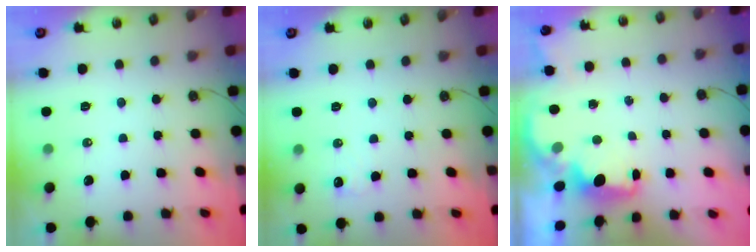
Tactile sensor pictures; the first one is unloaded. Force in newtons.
{"total": 6.6, "press": 6.5, "slide": 1.4}
{"total": 1.9, "press": 1.8, "slide": 0.6}